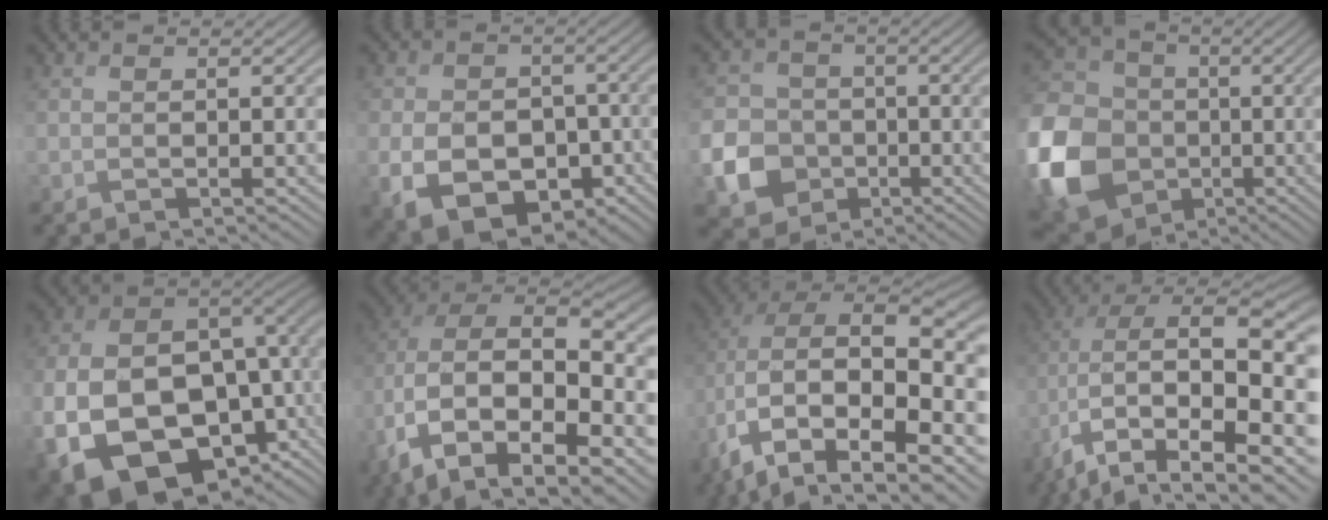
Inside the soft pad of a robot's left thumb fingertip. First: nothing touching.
{"total": 12.2, "force": [-4.4, 9.0, 6.9], "torque": [-0.142, -0.038, -0.079]}
{"total": 8.0, "force": [-2.6, 6.8, 3.4], "torque": [-0.092, -0.014, -0.059]}
{"total": 16.8, "force": [-4.6, 13.5, 8.8], "torque": [-0.263, -0.019, -0.102]}
{"total": 19.3, "force": [-4.5, 13.2, 13.4], "torque": [-0.286, -0.035, -0.048]}
{"total": 16.7, "force": [-4.6, 9.7, 12.9], "torque": [-0.286, -0.022, -0.066]}
{"total": 18.6, "force": [-4.0, 11.2, 14.3], "torque": [-0.294, -0.055, -0.014]}
{"total": 18.9, "force": [-3.6, 9.8, 15.7], "torque": [-0.290, -0.040, -0.028]}